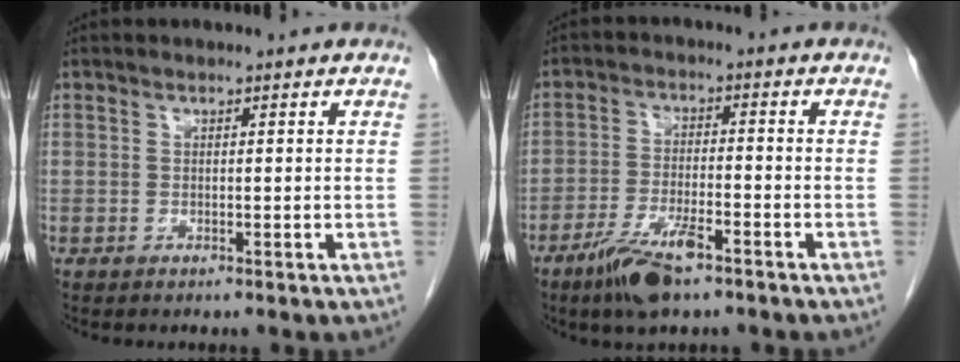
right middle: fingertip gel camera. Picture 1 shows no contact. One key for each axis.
{"total": 7.6, "fx": -5.1, "fy": 1.5, "fz": 5.5, "tx": -0.112, "ty": -0.012, "tz": -0.090}